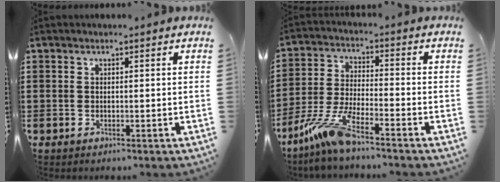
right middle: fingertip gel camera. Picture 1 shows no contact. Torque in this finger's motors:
{"motor_torque": [2.14, 0.00, 0.50, 0.21]}